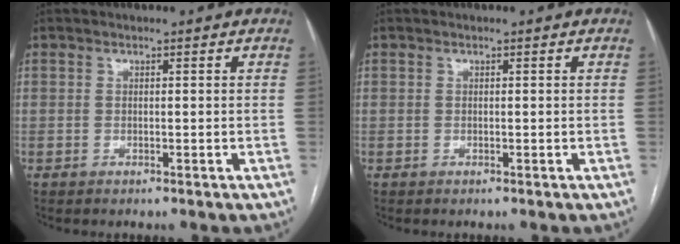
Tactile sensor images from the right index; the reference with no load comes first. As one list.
[{"total": 0.0}]